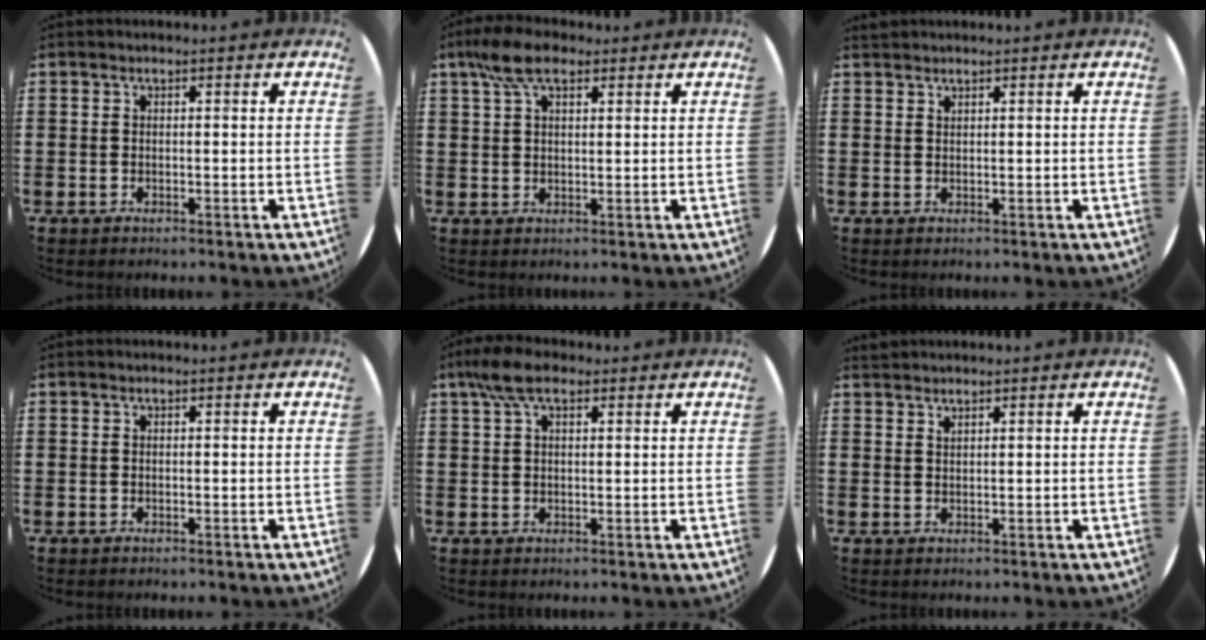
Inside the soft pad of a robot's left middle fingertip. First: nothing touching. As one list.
[{"total": 6.4, "force": [4.0, 3.0, 3.9], "torque": [-0.081, 0.005, 0.072]}, {"total": 0.7, "force": [0.7, 0.0, -0.1], "torque": [0.000, 0.000, 0.015]}, {"total": 0.0}, {"total": 5.3, "force": [3.1, 2.4, 3.5], "torque": [-0.076, 0.012, 0.057]}, {"total": 1.1, "force": [1.1, -0.1, -0.1], "torque": [0.001, 0.000, 0.021]}]